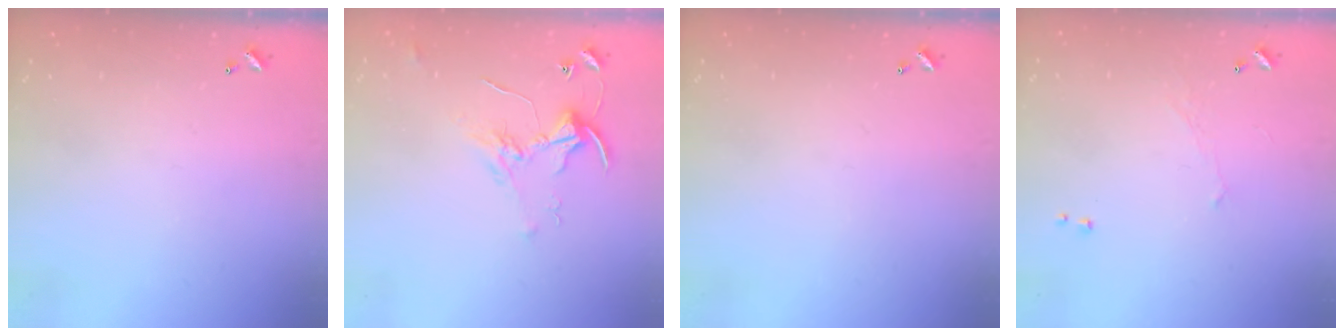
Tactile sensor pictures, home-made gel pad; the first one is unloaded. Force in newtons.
{"total": 2.2, "press": 2.1, "slide": 0.3}
{"total": 0.0}
{"total": 0.0}